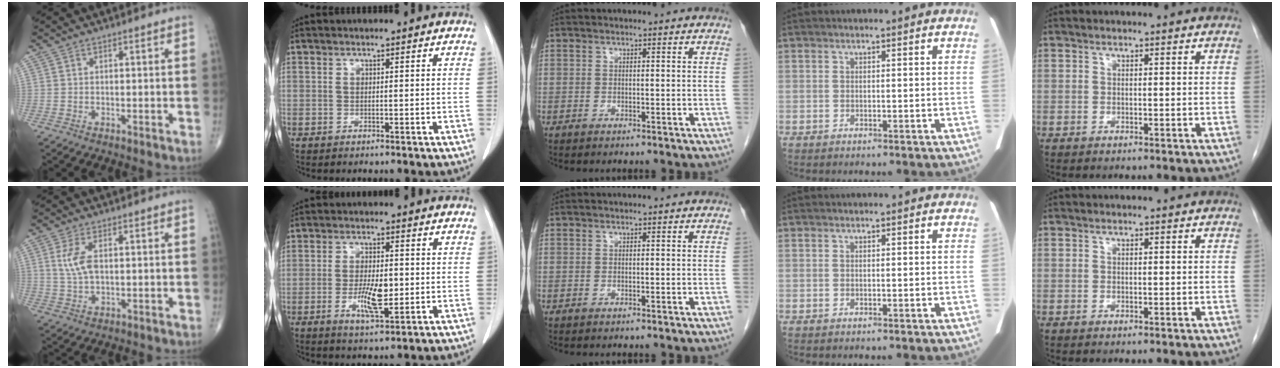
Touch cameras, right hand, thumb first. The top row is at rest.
{"thumb": {"total": 5.4, "force": [1.0, 2.8, 4.6], "torque": [-0.102, 0.001, 0.022]}, "index": {"total": 6.5, "force": [-1.2, 1.9, 6.1], "torque": [-0.114, -0.008, -0.017]}}